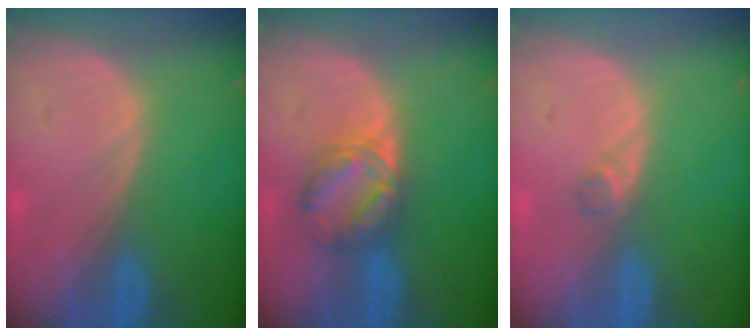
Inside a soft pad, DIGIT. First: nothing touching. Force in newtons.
{"total": 5.7, "press": 5.7, "slide": 0.7}
{"total": 1.3, "press": 1.1, "slide": 0.7}